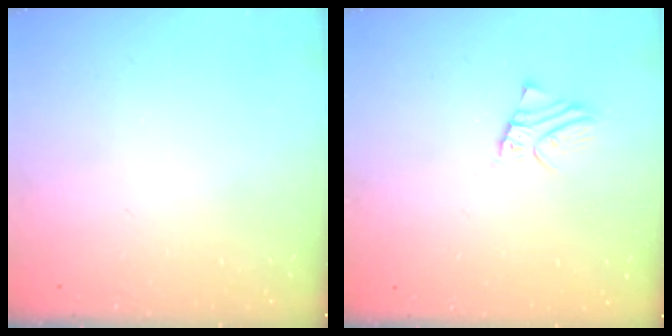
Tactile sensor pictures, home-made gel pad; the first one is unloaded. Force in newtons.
{"total": 1.9, "press": 1.9, "slide": 0.1}